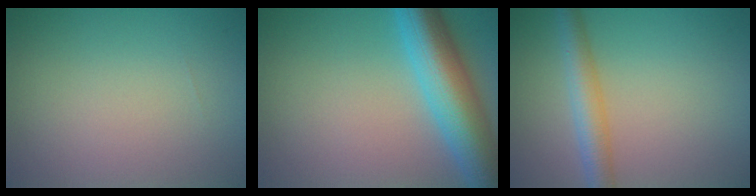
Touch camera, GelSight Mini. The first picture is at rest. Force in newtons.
{"total": 9.0, "press": 9.0, "slide": 0.2}
{"total": 3.6, "press": 3.6, "slide": 0.2}